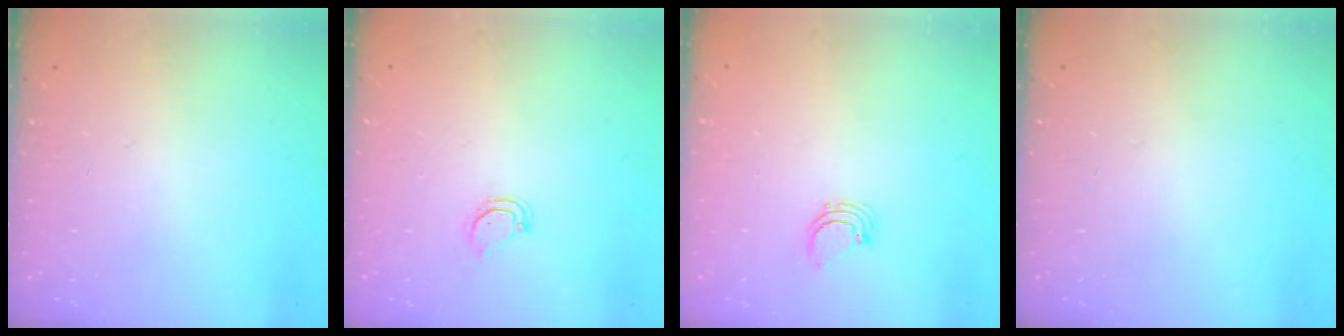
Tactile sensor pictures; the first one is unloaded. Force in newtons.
{"total": 3.1, "press": 3.1, "slide": 0.4}
{"total": 2.3, "press": 2.3, "slide": 0.1}
{"total": 0.0}